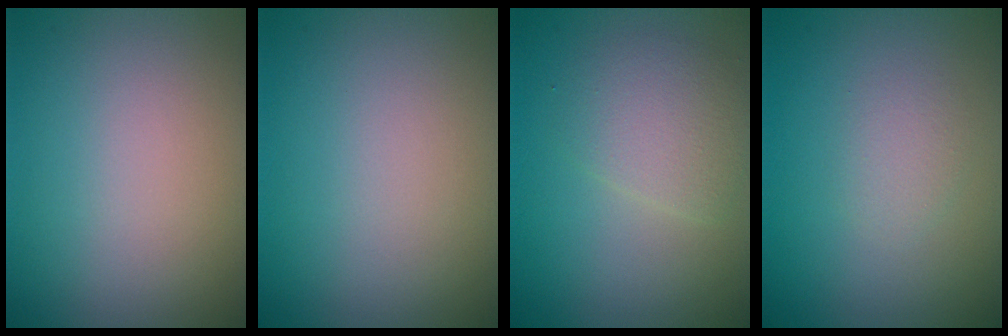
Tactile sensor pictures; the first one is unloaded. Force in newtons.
{"total": 0.0}
{"total": 2.8, "press": 2.8, "slide": 0.1}
{"total": 1.2, "press": 1.2, "slide": 0.0}